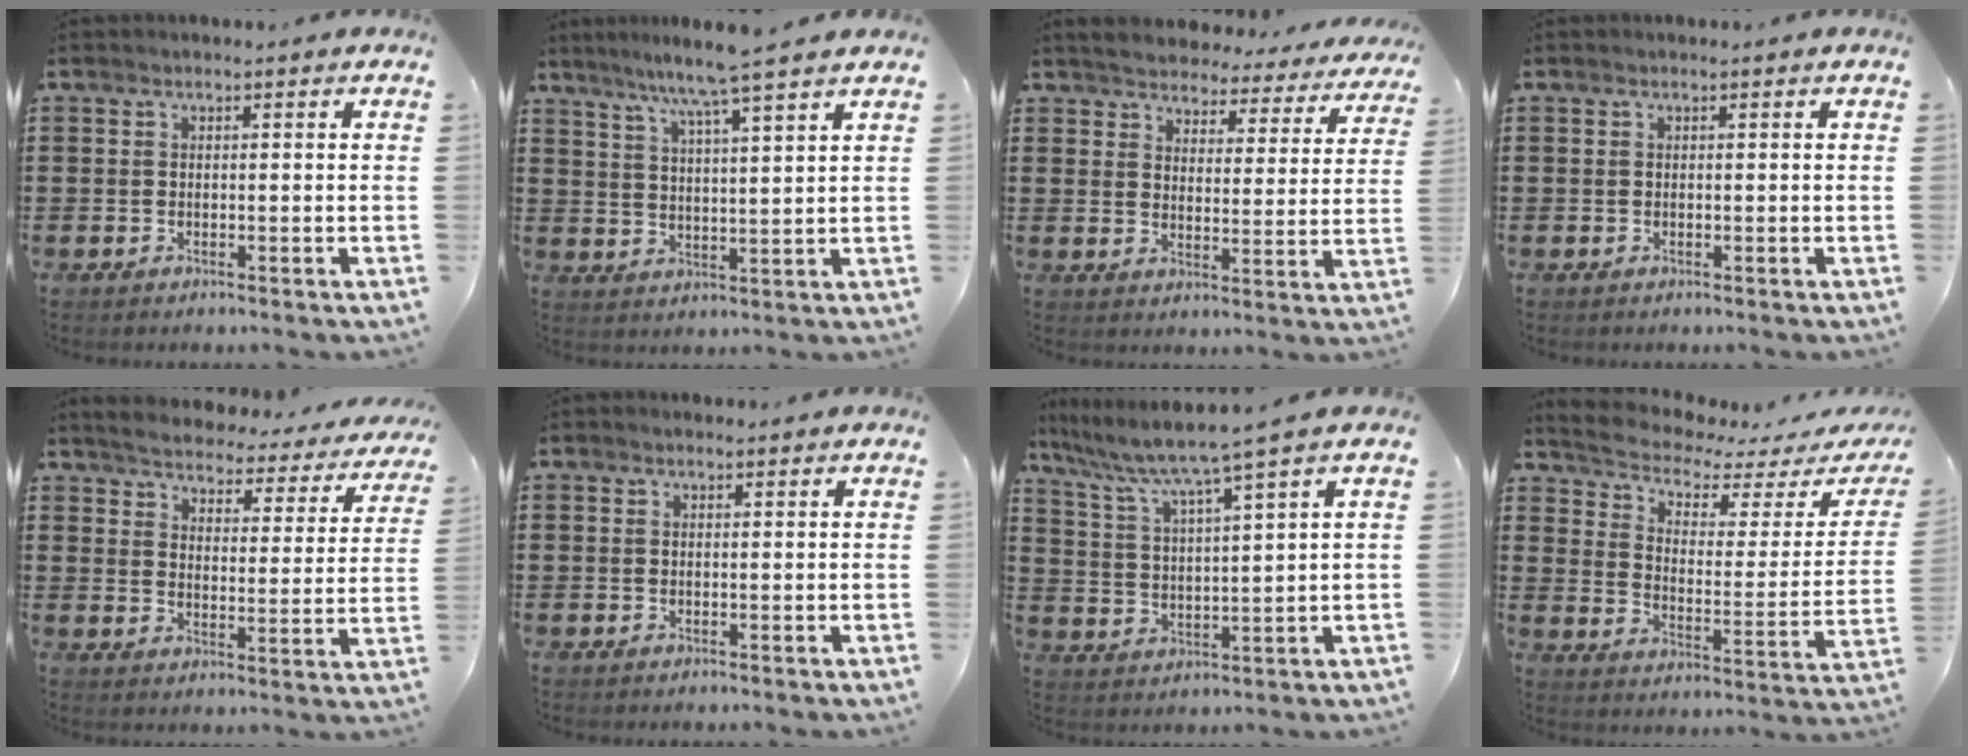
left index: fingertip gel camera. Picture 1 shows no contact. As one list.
[{"total": 6.2, "force": [5.2, -1.5, 3.0], "torque": [-0.076, -0.028, 0.086]}, {"total": 4.3, "force": [4.3, 0.2, 0.1], "torque": [-0.031, -0.035, 0.070]}, {"total": 0.0}, {"total": 3.5, "force": [3.4, 0.0, 0.5], "torque": [-0.034, -0.033, 0.052]}, {"total": 0.6, "force": [0.5, 0.2, 0.3], "torque": [-0.007, 0.001, 0.010]}, {"total": 5.6, "force": [4.6, -0.9, 3.0], "torque": [-0.082, -0.041, 0.069]}, {"total": 3.6, "force": [2.9, 1.2, 1.8], "torque": [-0.055, -0.029, 0.041]}]